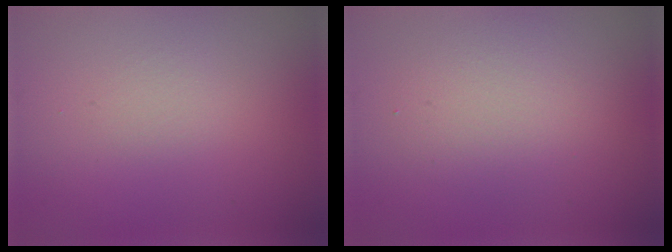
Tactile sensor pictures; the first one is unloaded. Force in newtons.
{"total": 2.9, "press": 2.9, "slide": 0.3}